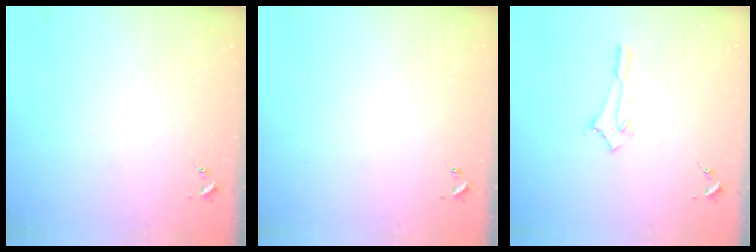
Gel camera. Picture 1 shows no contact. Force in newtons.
{"total": 0.0}
{"total": 2.8, "press": 2.8, "slide": 0.3}